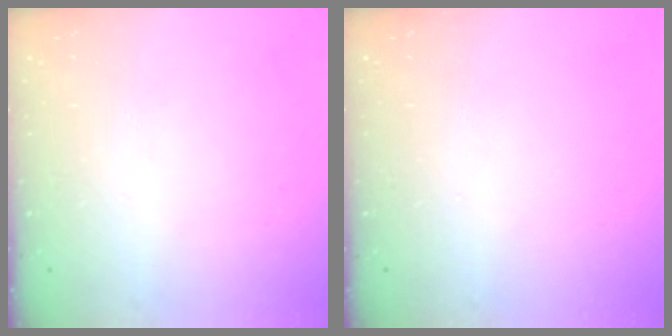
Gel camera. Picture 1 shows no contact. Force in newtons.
{"total": 0.0}